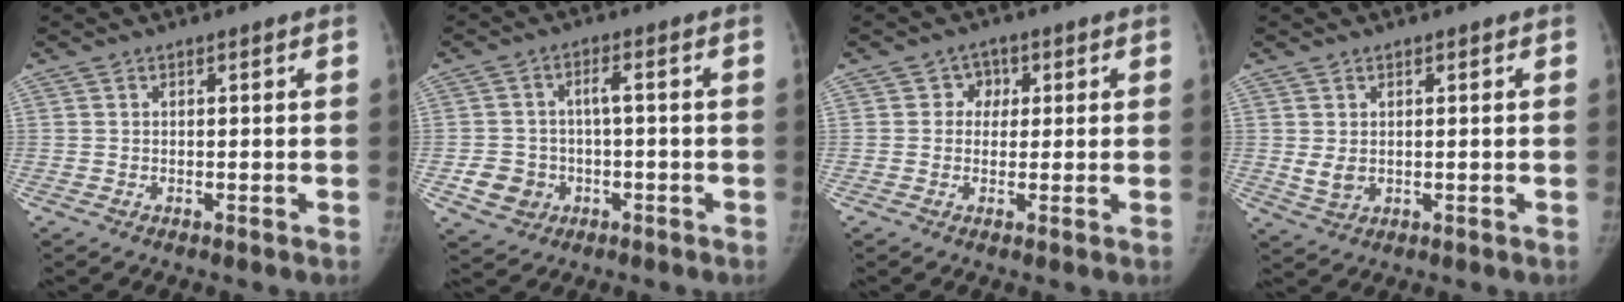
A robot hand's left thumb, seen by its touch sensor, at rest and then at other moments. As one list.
[{"total": 6.5, "force": [-2.3, 5.3, 3.1], "torque": [-0.039, 0.025, -0.032]}, {"total": 3.3, "force": [0.7, 3.0, 1.0], "torque": [0.014, 0.006, 0.000]}, {"total": 3.0, "force": [0.1, 2.3, 1.9], "torque": [-0.027, -0.007, 0.010]}]